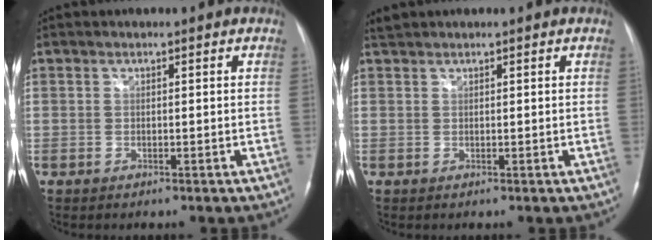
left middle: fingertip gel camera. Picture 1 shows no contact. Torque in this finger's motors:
{"motor_torque": [0.09, 0.00, -0.07, 0.01]}